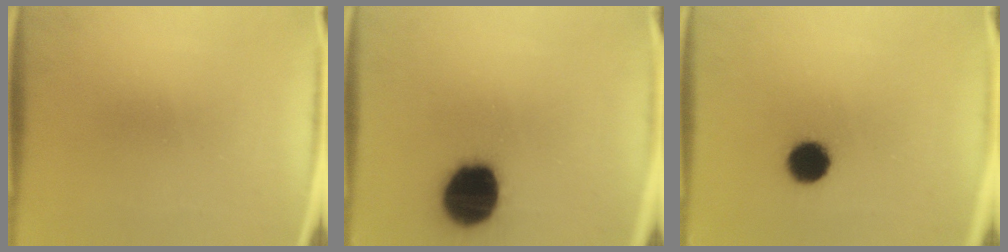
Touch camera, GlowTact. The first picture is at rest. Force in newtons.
{"total": 19.3}
{"total": 8.6}